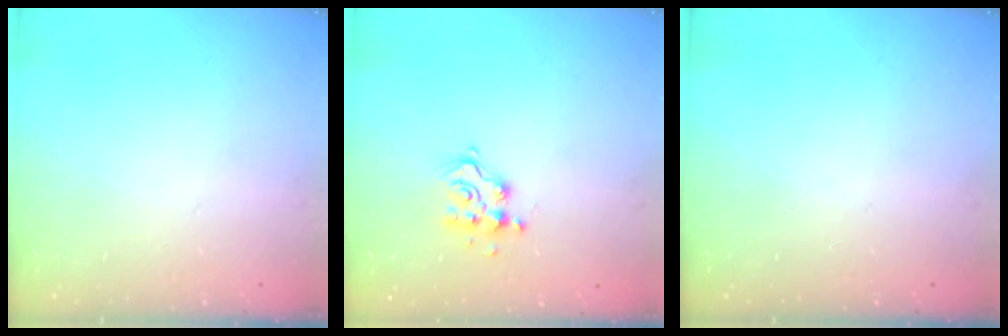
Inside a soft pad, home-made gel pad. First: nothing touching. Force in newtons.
{"total": 9.2, "press": 9.2, "slide": 0.8}
{"total": 0.0}